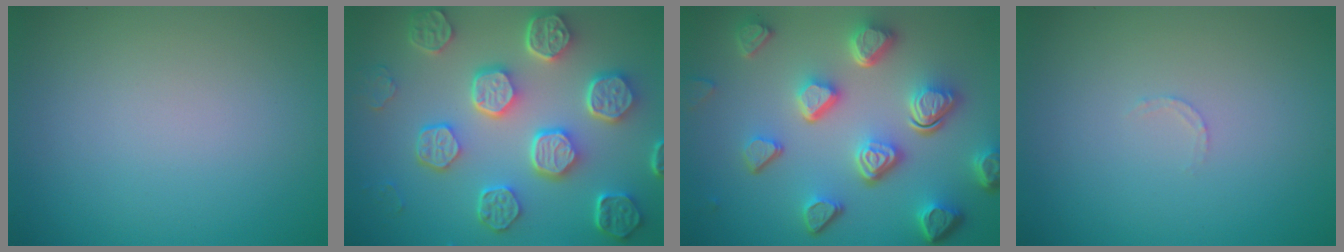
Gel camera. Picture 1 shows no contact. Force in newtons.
{"total": 8.1, "press": 6.1, "slide": 5.4}
{"total": 7.3, "press": 5.6, "slide": 4.7}
{"total": 0.7, "press": 0.6, "slide": 0.3}